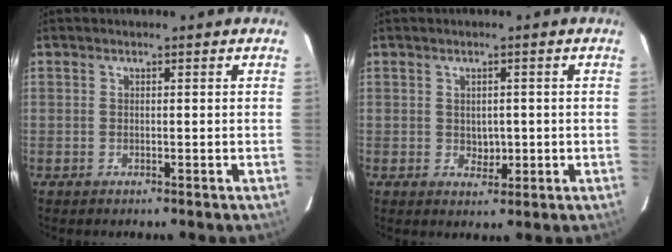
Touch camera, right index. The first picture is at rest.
{"total": 2.5, "force": [-0.1, 1.8, 1.7], "torque": [-0.022, 0.000, 0.005]}